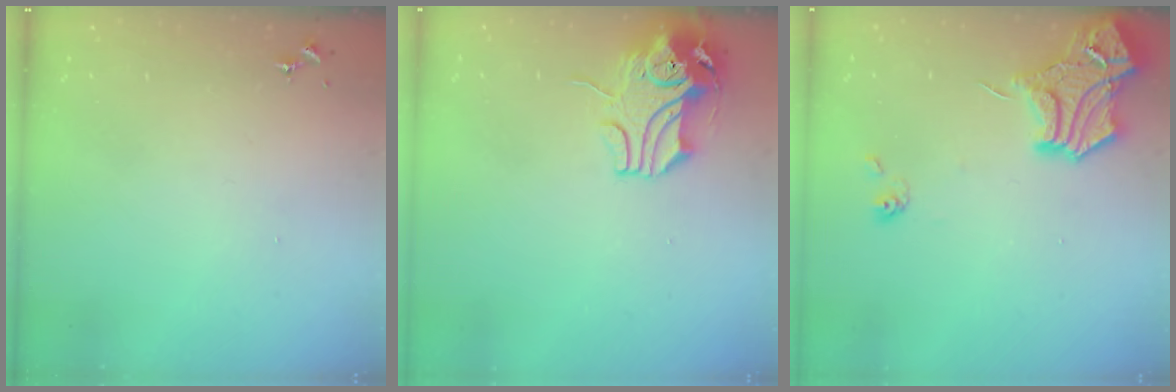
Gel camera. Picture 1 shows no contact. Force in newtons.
{"total": 10.6, "press": 10.5, "slide": 1.9}
{"total": 15.5, "press": 15.4, "slide": 1.4}